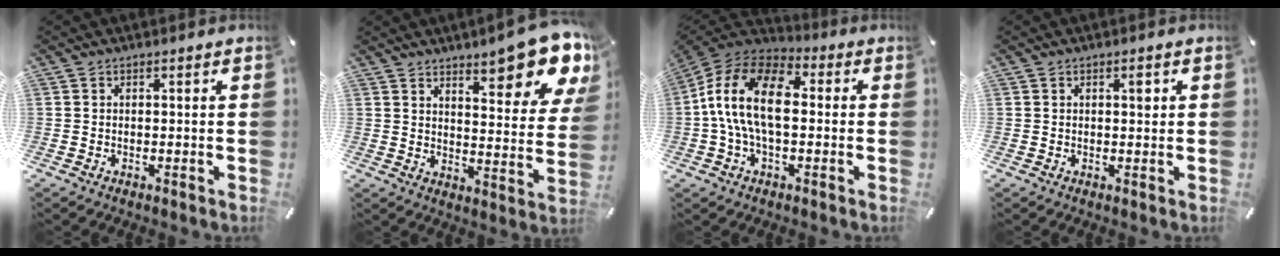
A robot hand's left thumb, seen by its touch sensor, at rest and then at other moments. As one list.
[{"total": 14.2, "force": [10.6, 4.2, 8.4], "torque": [-0.104, -0.078, 0.175]}, {"total": 15.5, "force": [-0.9, 9.0, 12.6], "torque": [-0.268, 0.013, -0.020]}, {"total": 2.1, "force": [0.7, 1.0, 1.7], "torque": [-0.019, -0.002, 0.008]}]